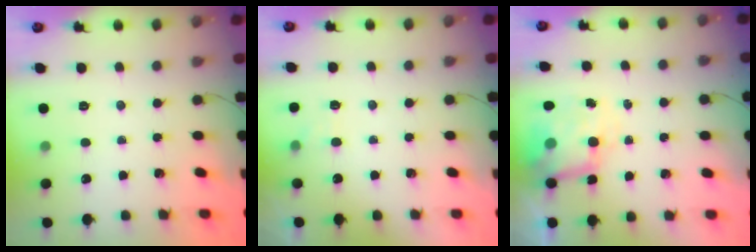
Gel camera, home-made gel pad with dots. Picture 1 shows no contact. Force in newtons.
{"total": 1.6, "press": 1.2, "slide": 1.1}
{"total": 7.7, "press": 7.6, "slide": 0.8}